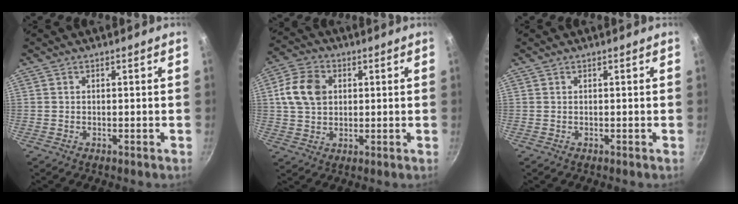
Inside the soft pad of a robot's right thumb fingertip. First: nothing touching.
{"total": 9.8, "force": [1.9, 7.4, 6.1], "torque": [-0.099, 0.008, 0.026]}
{"total": 0.0}